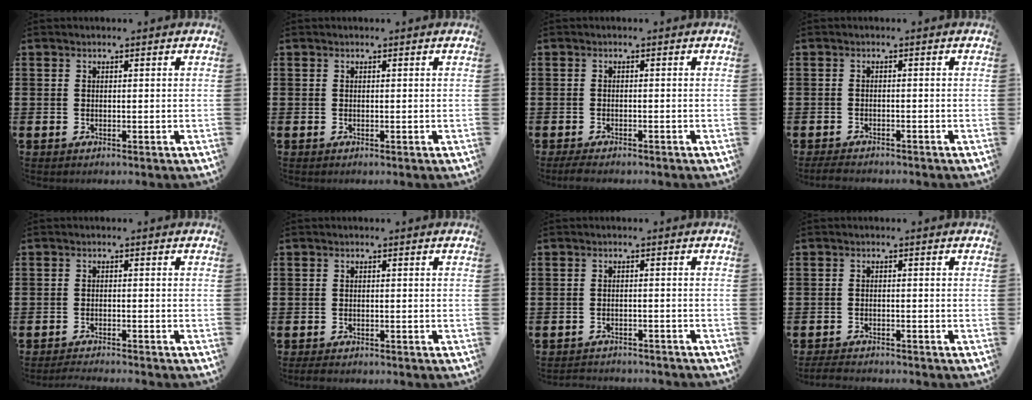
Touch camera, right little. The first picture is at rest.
{"total": 0.0}
{"total": 1.2, "force": [-1.0, 0.2, 0.5], "torque": [-0.011, 0.000, -0.021]}
{"total": 1.4, "force": [-1.3, 0.2, 0.4], "torque": [-0.011, 0.003, -0.028]}
{"total": 1.4, "force": [-1.4, -0.2, 0.1], "torque": [-0.002, 0.001, -0.027]}
{"total": 0.9, "force": [-0.8, 0.3, 0.4], "torque": [-0.010, 0.001, -0.017]}
{"total": 1.7, "force": [-1.7, 0.0, -0.2], "torque": [-0.002, 0.003, -0.038]}
{"total": 1.7, "force": [-1.7, 0.1, 0.2], "torque": [-0.007, 0.003, -0.036]}